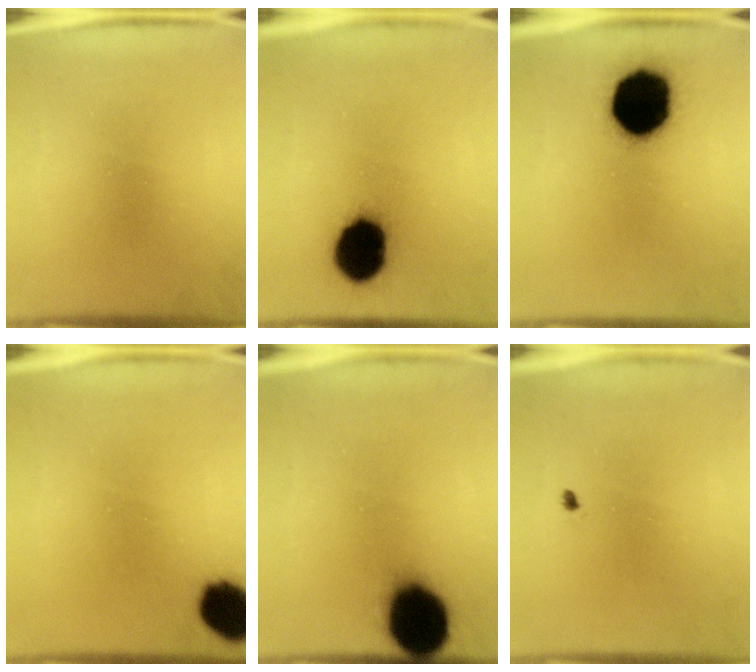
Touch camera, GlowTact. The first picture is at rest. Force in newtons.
{"total": 14.2}
{"total": 19.3}
{"total": 10.6}
{"total": 17.1}
{"total": 0.6}